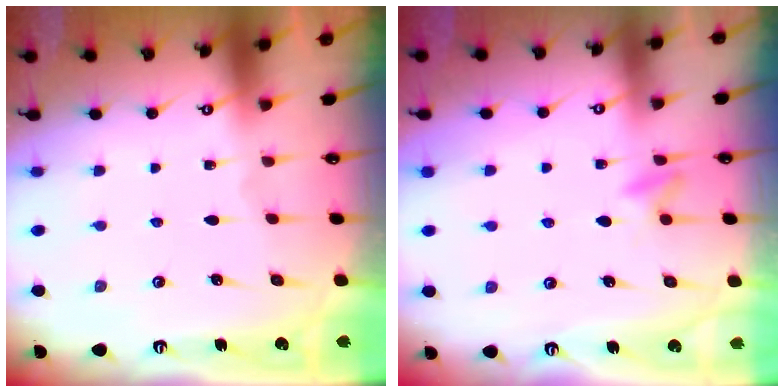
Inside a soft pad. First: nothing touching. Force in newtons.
{"total": 5.2, "press": 5.1, "slide": 1.0}